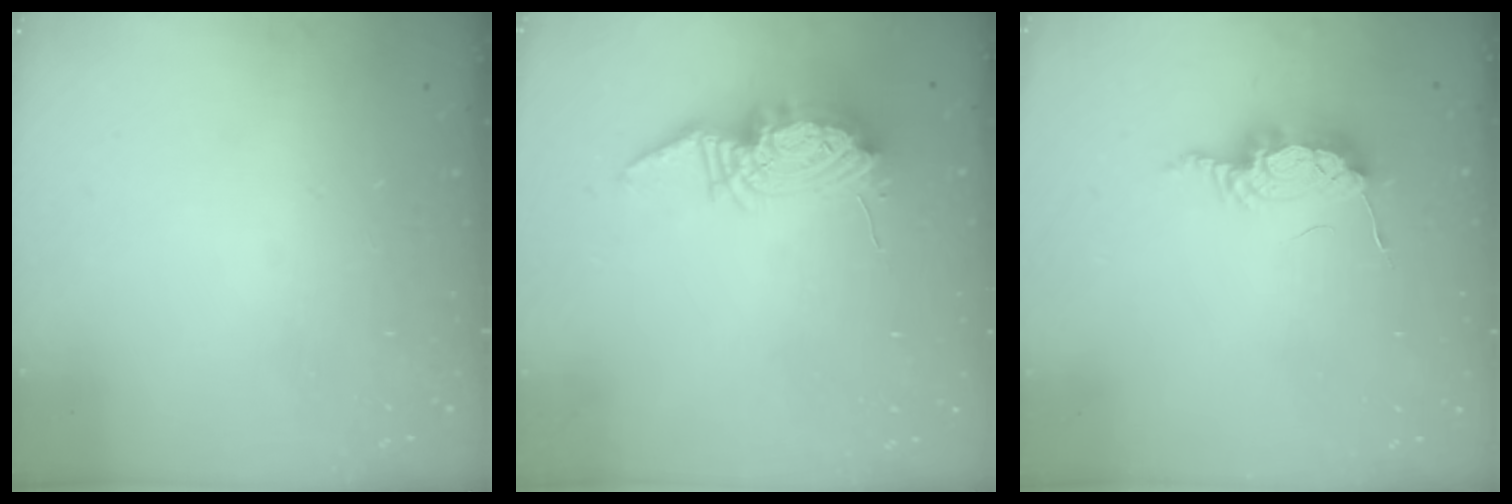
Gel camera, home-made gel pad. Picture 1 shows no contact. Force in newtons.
{"total": 11.8, "press": 11.8, "slide": 1.1}
{"total": 8.6, "press": 8.5, "slide": 0.7}